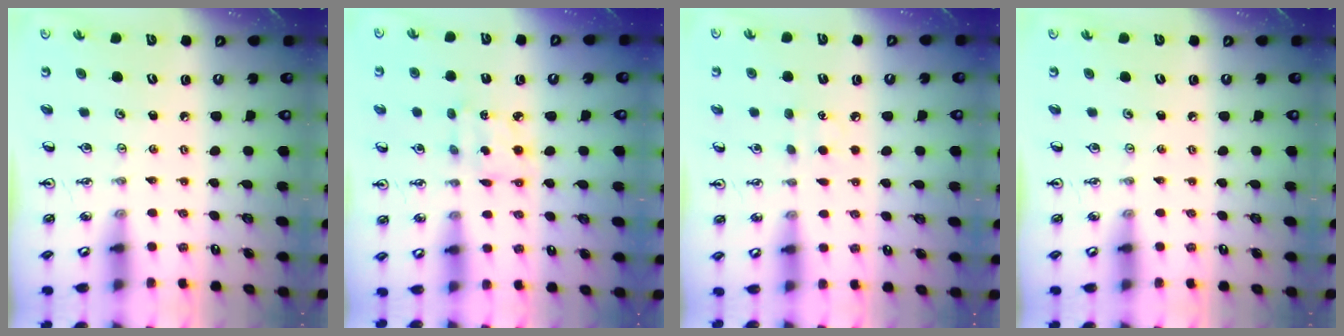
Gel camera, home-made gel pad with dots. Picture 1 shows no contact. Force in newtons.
{"total": 2.9, "press": 2.9, "slide": 0.1}
{"total": 6.0, "press": 5.9, "slide": 0.7}
{"total": 0.0}